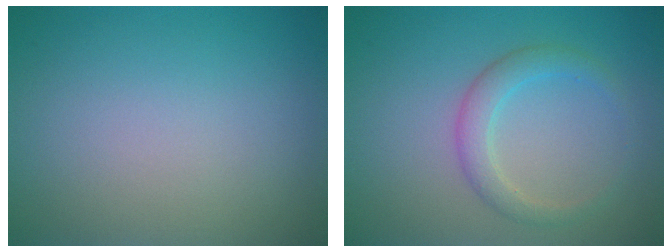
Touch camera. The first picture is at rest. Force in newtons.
{"total": 2.5, "press": 2.5, "slide": 0.1}